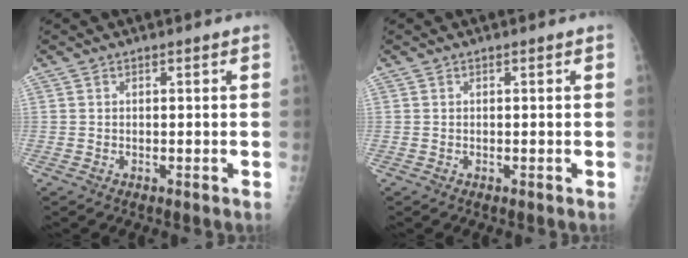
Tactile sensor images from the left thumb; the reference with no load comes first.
{"total": 0.0}